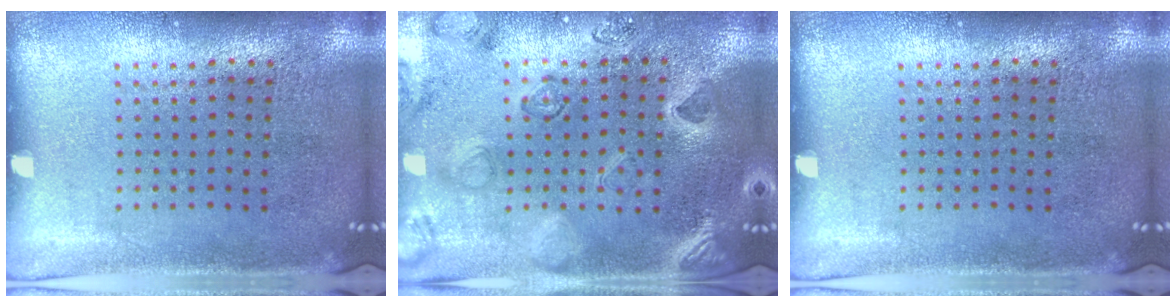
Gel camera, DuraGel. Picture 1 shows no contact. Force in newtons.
{"total": 2.3, "press": 2.2, "slide": 0.8}
{"total": 0.0}